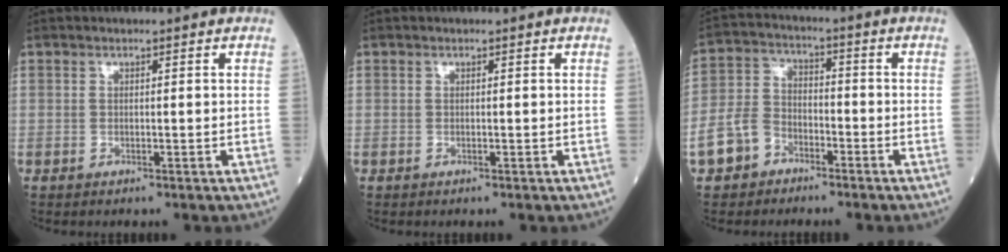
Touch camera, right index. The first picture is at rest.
{"total": 0.0}
{"total": 7.0, "force": [-4.1, 5.1, 2.5], "torque": [-0.072, 0.015, -0.081]}